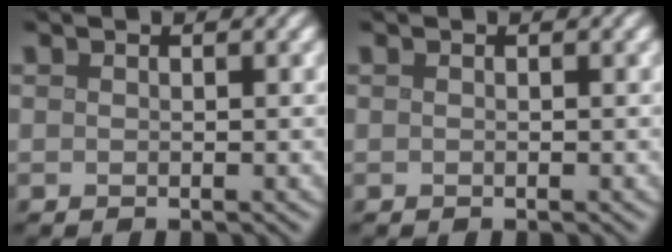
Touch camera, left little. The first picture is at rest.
{"total": 0.0}